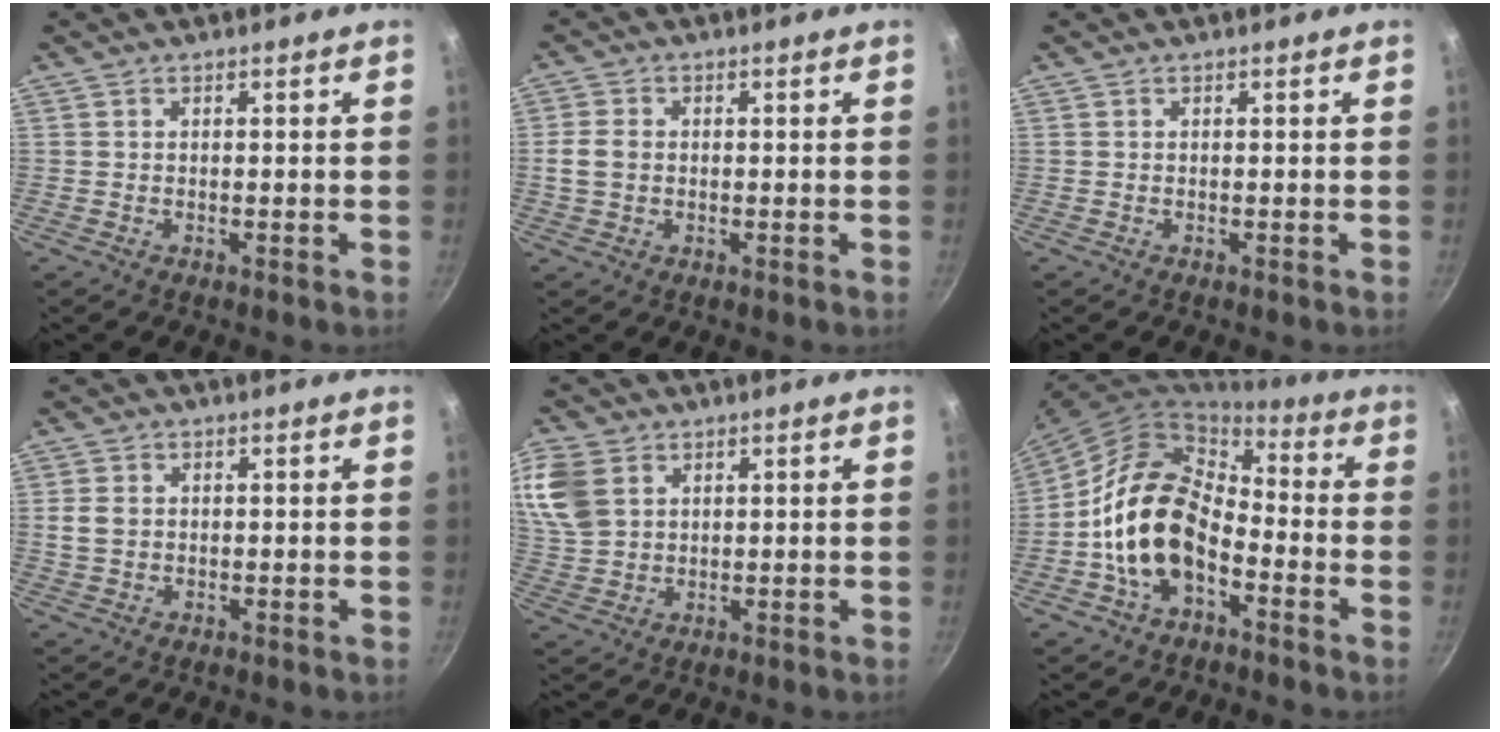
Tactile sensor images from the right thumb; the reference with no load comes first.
{"total": 4.0, "force": [-0.1, 3.1, 2.5], "torque": [-0.041, 0.007, -0.003]}
{"total": 0.0}
{"total": 3.3, "force": [0.3, 2.6, 2.0], "torque": [-0.032, 0.002, 0.007]}
{"total": 11.8, "force": [4.4, 8.8, 6.4], "torque": [-0.137, -0.005, 0.092]}
{"total": 17.2, "force": [-4.7, 11.4, 12.1], "torque": [-0.197, 0.050, -0.098]}